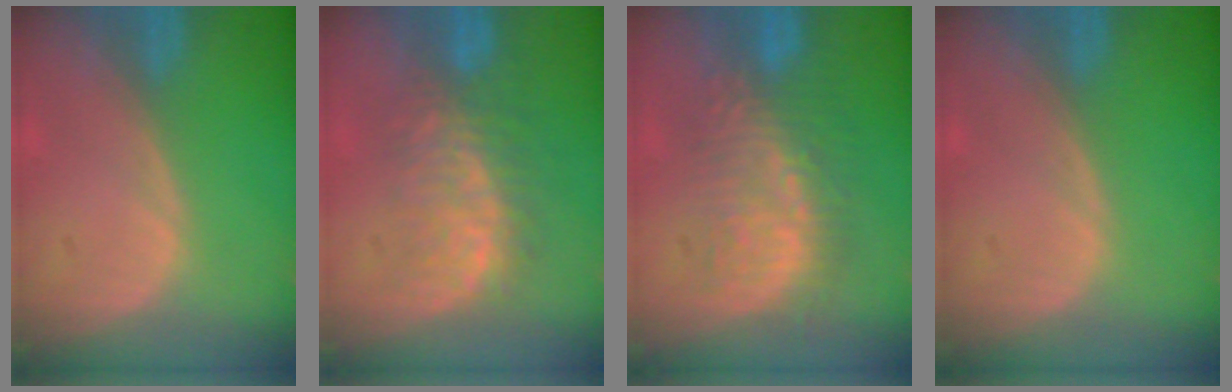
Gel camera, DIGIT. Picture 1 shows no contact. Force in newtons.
{"total": 7.8, "press": 7.6, "slide": 1.6}
{"total": 8.8, "press": 8.7, "slide": 1.3}
{"total": 0.0}